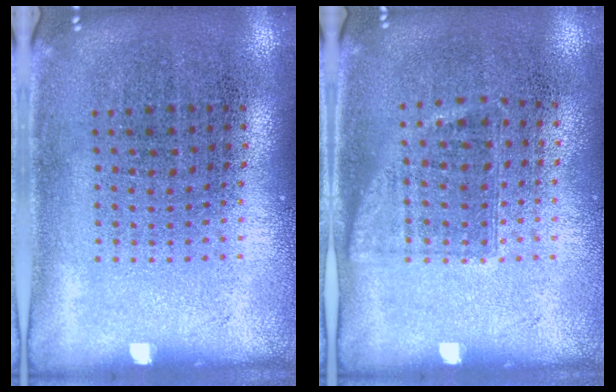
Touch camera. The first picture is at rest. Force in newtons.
{"total": 0.9, "press": 0.8, "slide": 0.5}